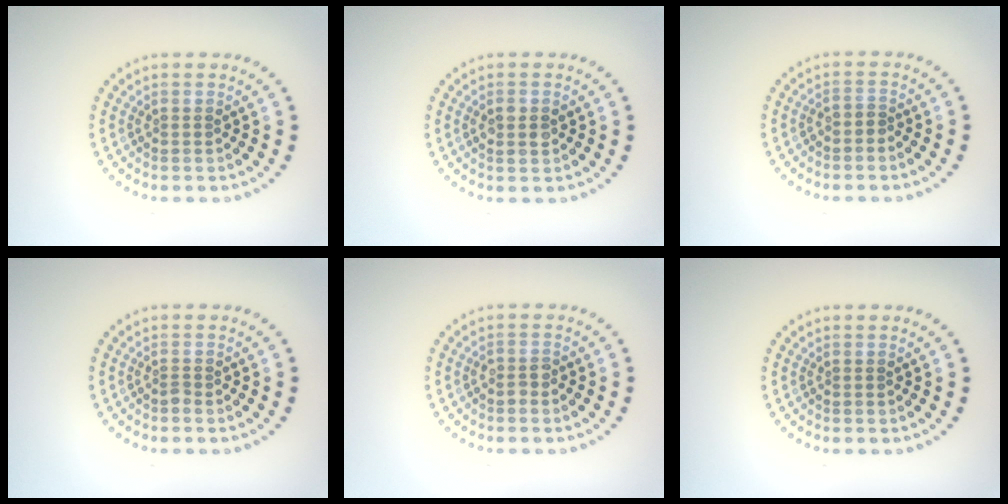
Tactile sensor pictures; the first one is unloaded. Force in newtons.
{"total": 1.5, "press": 1.5, "slide": 0.2}
{"total": 0.6, "press": 0.4, "slide": 0.5}
{"total": 0.6, "press": 0.4, "slide": 0.5}
{"total": 0.9, "press": 0.7, "slide": 0.5}
{"total": 0.0}